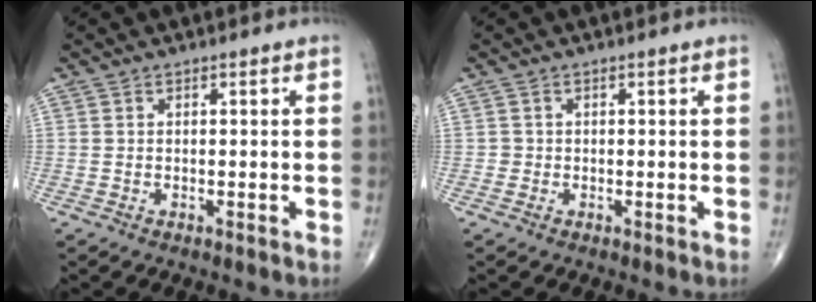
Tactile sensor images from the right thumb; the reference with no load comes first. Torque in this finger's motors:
{"motor_torque": [-0.02, 0.22, 0.17, 0.02, 0.02]}